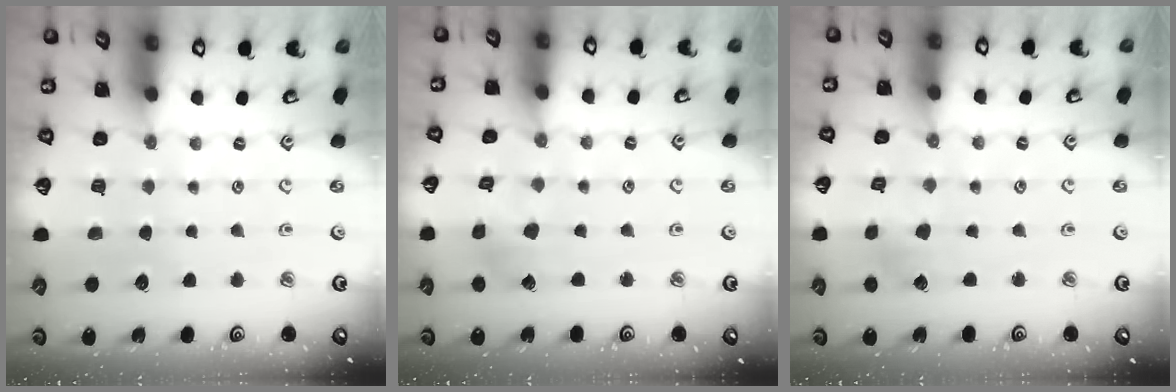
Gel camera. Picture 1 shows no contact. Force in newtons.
{"total": 2.9, "press": 2.9, "slide": 0.3}
{"total": 2.5, "press": 2.5, "slide": 0.3}